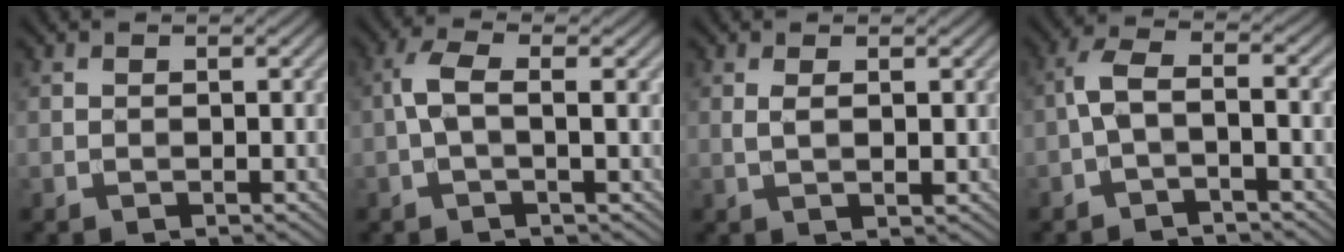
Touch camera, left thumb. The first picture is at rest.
{"total": 3.6, "force": [0.0, 0.9, 3.4], "torque": [-0.075, 0.008, -0.005]}
{"total": 1.9, "force": [0.6, 0.5, 1.7], "torque": [-0.039, -0.002, 0.013]}
{"total": 4.1, "force": [-1.7, 1.3, 3.5], "torque": [-0.078, 0.011, -0.043]}